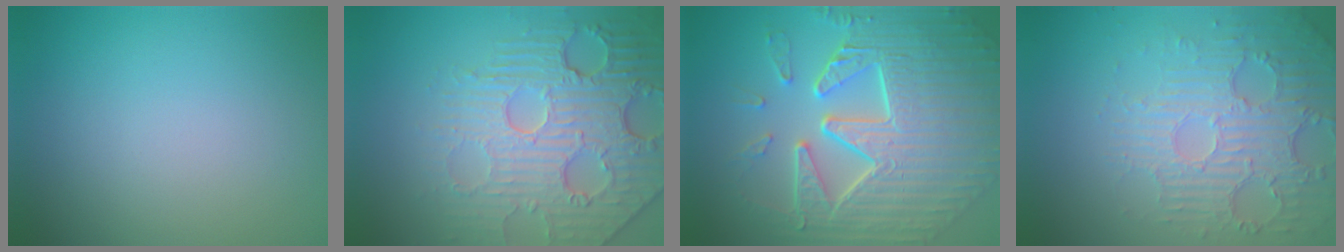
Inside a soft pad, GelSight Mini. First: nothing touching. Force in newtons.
{"total": 7.5, "press": 5.9, "slide": 4.7}
{"total": 11.0, "press": 7.6, "slide": 7.9}
{"total": 6.1, "press": 3.9, "slide": 4.6}